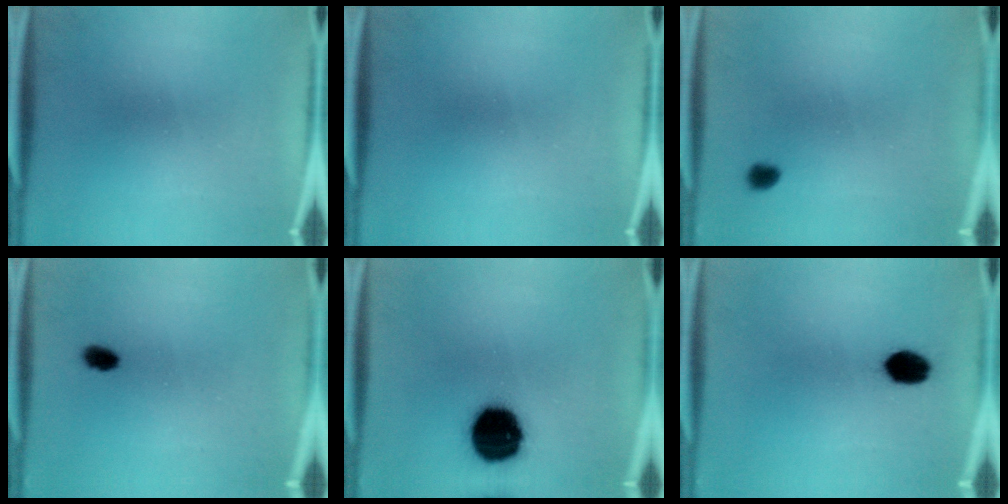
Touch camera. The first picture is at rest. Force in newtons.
{"total": 0.0}
{"total": 1.8}
{"total": 2.3}
{"total": 17.2}
{"total": 5.8}